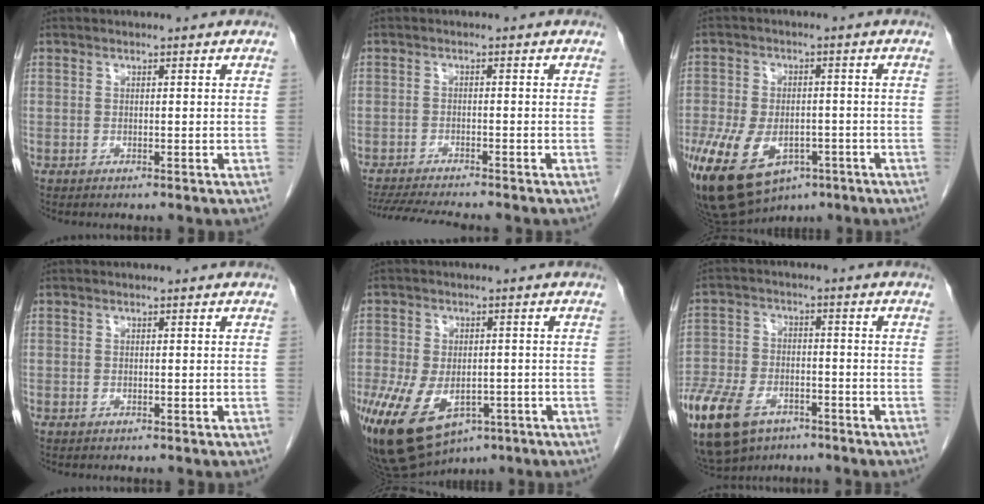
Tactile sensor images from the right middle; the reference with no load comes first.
{"total": 8.8, "force": [-8.0, 0.3, 3.8], "torque": [-0.059, -0.016, -0.126]}
{"total": 18.0, "force": [-9.1, 11.0, 11.1], "torque": [-0.260, -0.010, -0.137]}
{"total": 0.0}
{"total": 16.5, "force": [-8.0, 9.8, 10.6], "torque": [-0.234, -0.017, -0.113]}
{"total": 20.3, "force": [-11.9, 12.0, 11.3], "torque": [-0.331, -0.030, -0.205]}